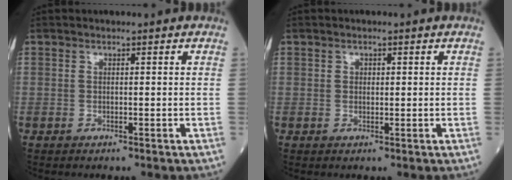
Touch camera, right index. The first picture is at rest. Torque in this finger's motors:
{"motor_torque": [-0.24, 0.03, 0.00, -0.01]}